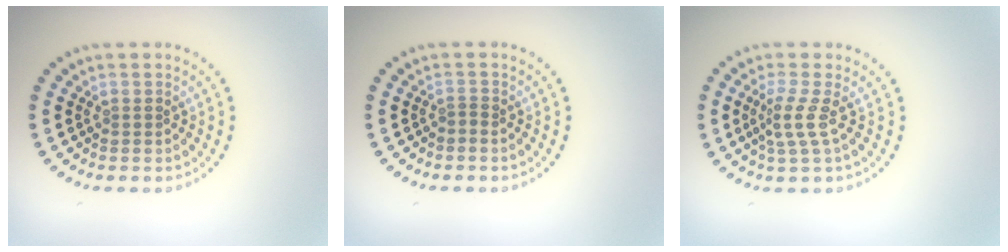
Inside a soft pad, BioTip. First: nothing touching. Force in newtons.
{"total": 0.6, "press": 0.2, "slide": 0.5}
{"total": 2.3, "press": 1.5, "slide": 1.7}